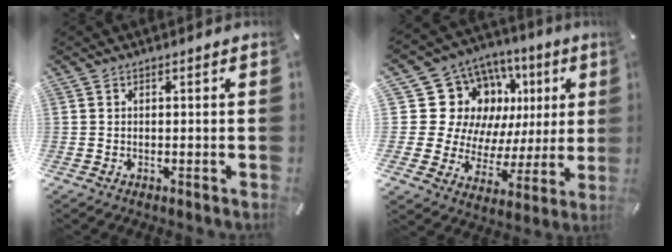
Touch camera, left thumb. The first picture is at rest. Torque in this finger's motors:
{"motor_torque": [0.38, 0.99, 0.71, -0.31, 0.07]}